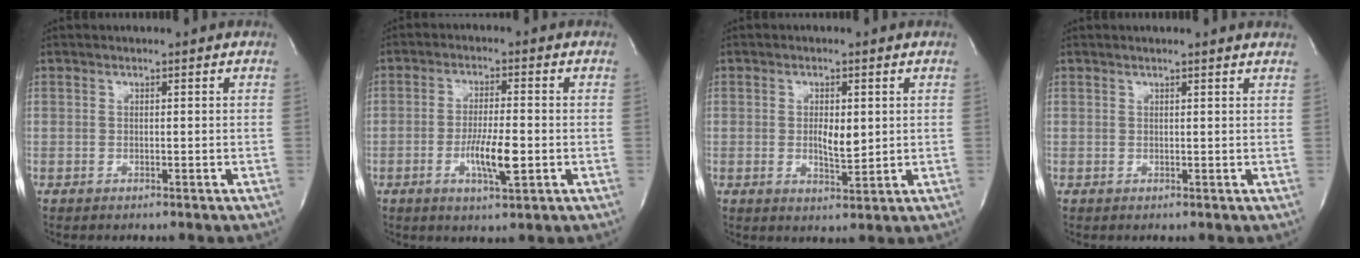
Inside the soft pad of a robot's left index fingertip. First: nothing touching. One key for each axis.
{"total": 6.4, "fx": -1.8, "fy": 1.0, "fz": 6.1, "tx": -0.114, "ty": -0.009, "tz": -0.030}
{"total": 3.9, "fx": 0.4, "fy": 1.5, "fz": 3.6, "tx": -0.063, "ty": -0.006, "tz": 0.010}
{"total": 3.0, "fx": 2.8, "fy": -0.2, "fz": 1.1, "tx": -0.022, "ty": 0.008, "tz": 0.025}